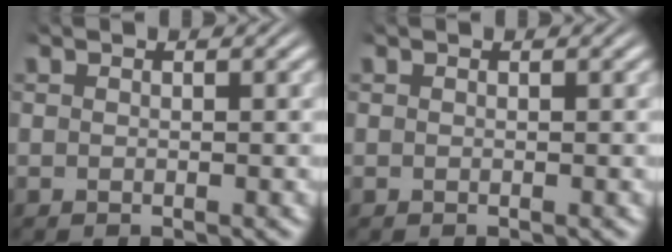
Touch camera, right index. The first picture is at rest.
{"total": 0.0}